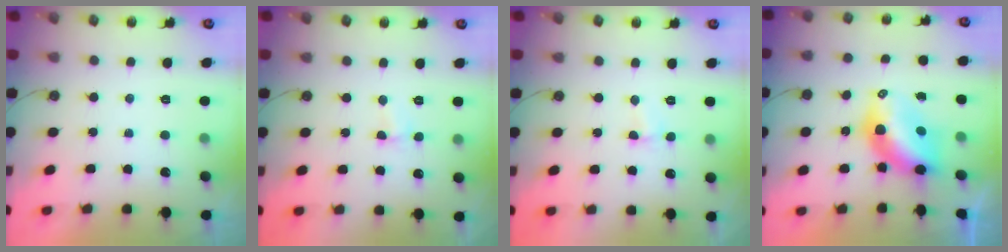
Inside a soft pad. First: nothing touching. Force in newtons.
{"total": 2.8, "press": 1.1, "slide": 2.5}
{"total": 2.8, "press": 1.1, "slide": 2.5}
{"total": 8.9, "press": 8.8, "slide": 0.8}